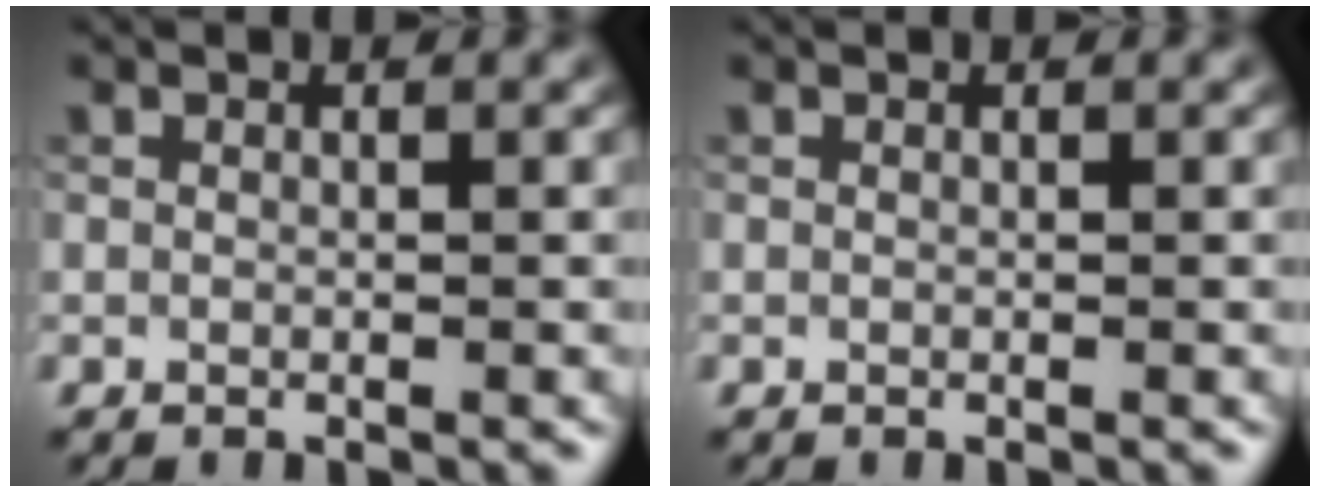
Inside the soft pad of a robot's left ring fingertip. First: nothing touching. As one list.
[{"total": 0.0}]